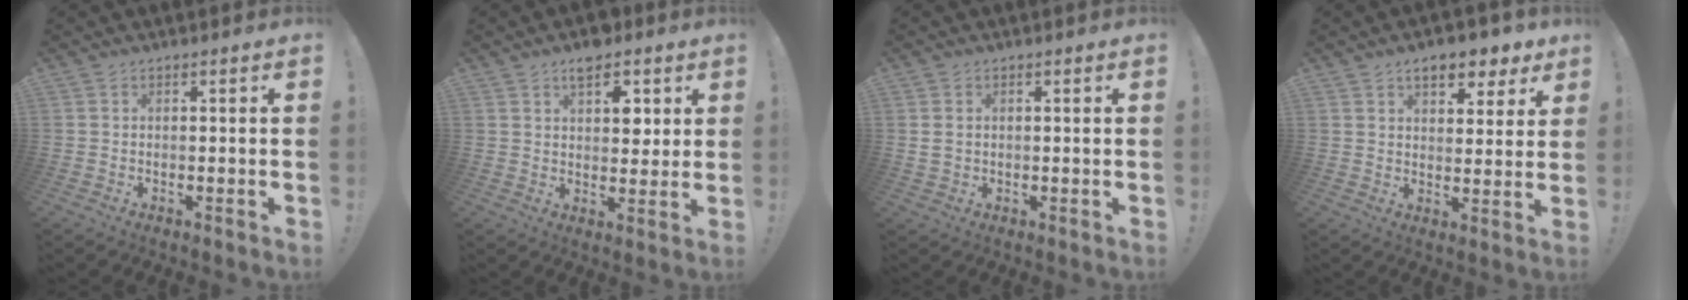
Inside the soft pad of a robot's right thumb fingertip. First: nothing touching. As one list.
[{"total": 8.8, "force": [4.5, 5.7, 5.1], "torque": [-0.052, -0.020, 0.076]}, {"total": 2.0, "force": [0.5, 1.7, 1.0], "torque": [-0.015, 0.002, 0.008]}, {"total": 8.7, "force": [5.4, 4.2, 5.4], "torque": [-0.067, -0.029, 0.094]}]